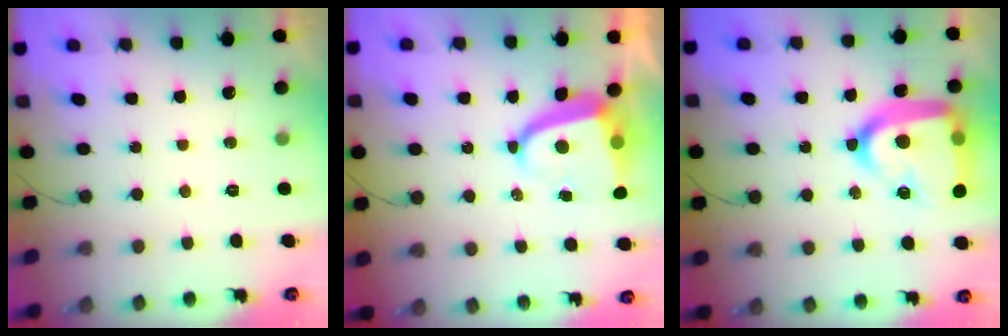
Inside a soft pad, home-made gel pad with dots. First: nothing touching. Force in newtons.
{"total": 7.8, "press": 7.8, "slide": 1.1}
{"total": 25.1, "press": 25.0, "slide": 2.3}